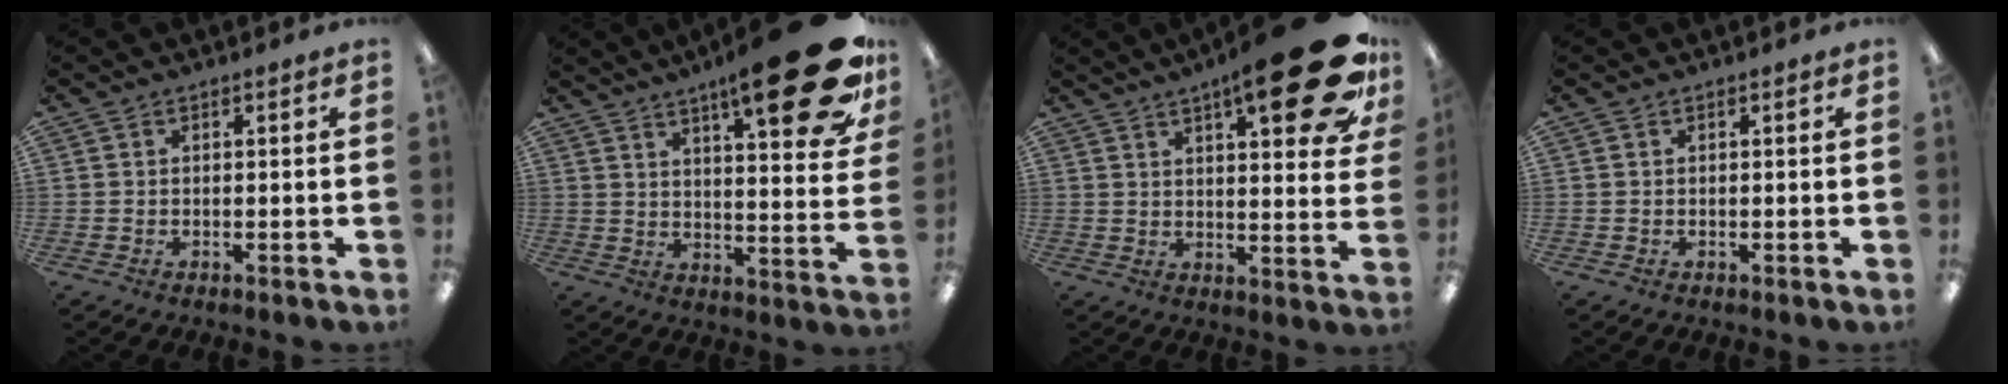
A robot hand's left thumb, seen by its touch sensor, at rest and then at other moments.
{"total": 22.2, "force": [13.3, 5.6, 16.9], "torque": [-0.234, -0.082, 0.205]}
{"total": 20.9, "force": [11.3, 5.7, 16.6], "torque": [-0.220, -0.064, 0.170]}
{"total": 0.0}